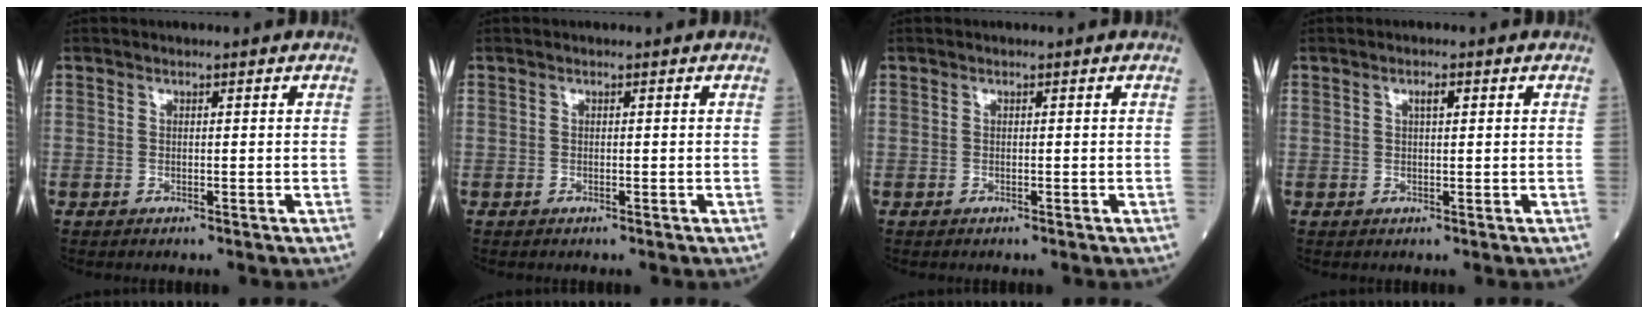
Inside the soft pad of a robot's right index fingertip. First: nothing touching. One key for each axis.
{"total": 0.0}
{"total": 0.0}
{"total": 1.4, "fx": 0.6, "fy": 0.4, "fz": 1.2, "tx": -0.022, "ty": 0.001, "tz": 0.008}